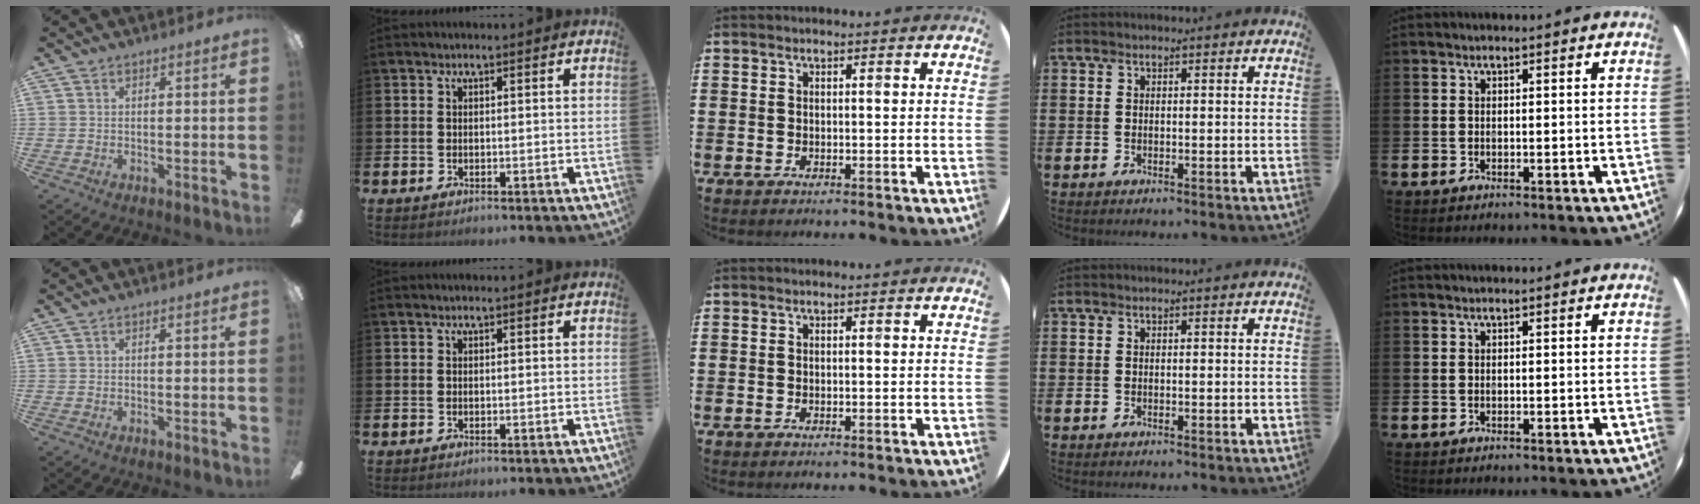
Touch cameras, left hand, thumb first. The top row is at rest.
{}